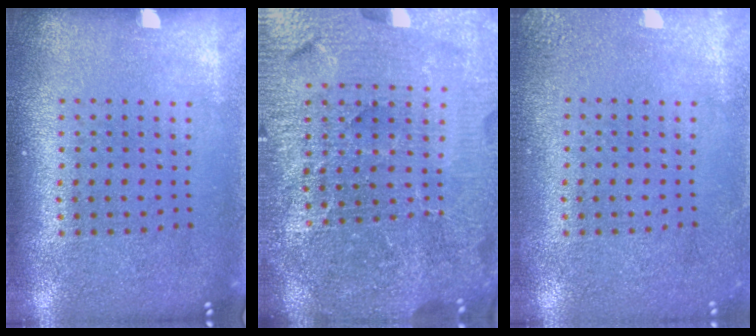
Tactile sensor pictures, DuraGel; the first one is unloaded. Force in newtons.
{"total": 5.9, "press": 5.3, "slide": 2.6}
{"total": 2.0, "press": 2.0, "slide": 0.3}